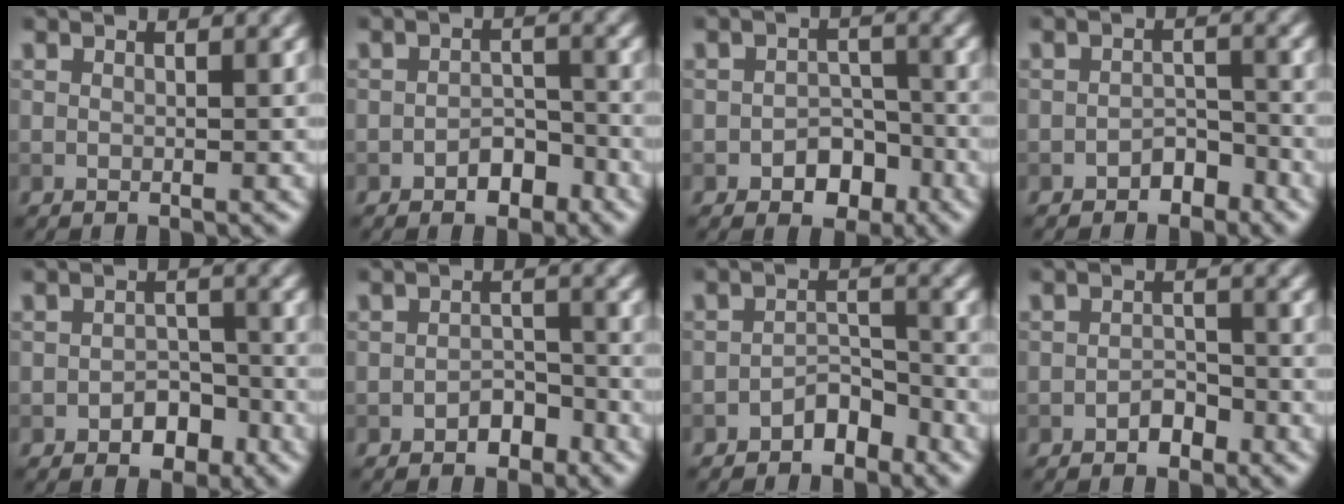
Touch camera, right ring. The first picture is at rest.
{"total": 2.4, "force": [-1.5, 1.5, 1.2], "torque": [-0.014, 0.006, -0.025]}
{"total": 3.2, "force": [-1.6, 2.3, 1.5], "torque": [-0.009, 0.002, -0.025]}
{"total": 2.1, "force": [-1.5, 1.2, 0.8], "torque": [-0.007, 0.008, -0.026]}
{"total": 2.7, "force": [-1.5, 1.8, 1.4], "torque": [-0.013, 0.003, -0.023]}
{"total": 2.1, "force": [-1.4, 1.3, 0.9], "torque": [-0.009, 0.006, -0.024]}
{"total": 2.5, "force": [-1.9, 1.3, 1.1], "torque": [-0.011, 0.013, -0.034]}
{"total": 1.7, "force": [-1.1, 1.0, 0.8], "torque": [-0.010, 0.005, -0.020]}